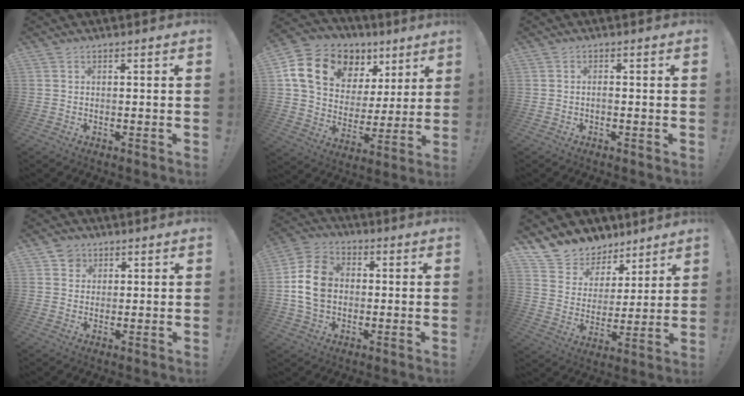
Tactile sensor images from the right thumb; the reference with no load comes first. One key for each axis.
{"total": 17.9, "fx": 9.8, "fy": 12.0, "fz": 9.0, "tx": -0.150, "ty": -0.045, "tz": 0.194}
{"total": 0.8, "fx": -0.6, "fy": 0.2, "fz": 0.5, "tx": -0.010, "ty": 0.002, "tz": -0.011}
{"total": 4.0, "fx": 1.9, "fy": 3.4, "fz": 0.8, "tx": -0.006, "ty": -0.005, "tz": 0.033}
{"total": 12.6, "fx": 0.3, "fy": 9.8, "fz": 7.9, "tx": -0.130, "ty": 0.007, "tz": 0.005}
{"total": 10.6, "fx": 8.2, "fy": 6.6, "fz": 1.3, "tx": -0.036, "ty": -0.067, "tz": 0.157}